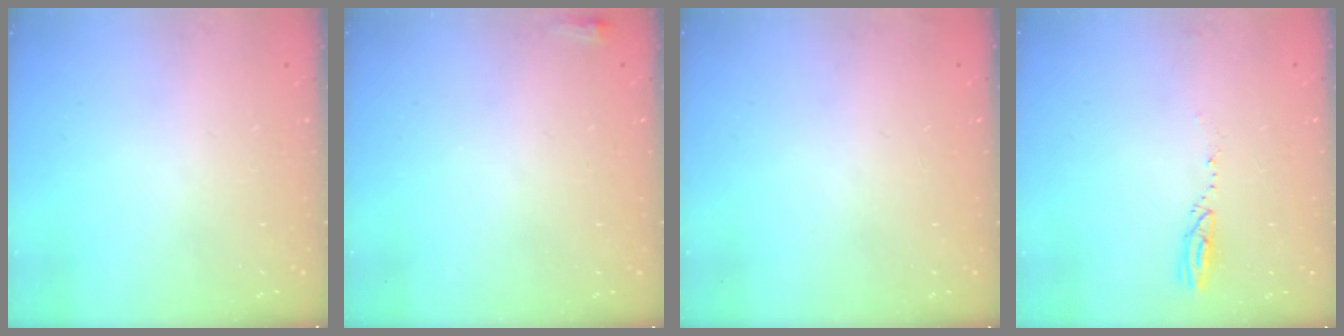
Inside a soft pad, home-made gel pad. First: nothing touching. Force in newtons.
{"total": 2.9, "press": 2.6, "slide": 1.1}
{"total": 2.2, "press": 2.1, "slide": 0.8}
{"total": 2.9, "press": 2.9, "slide": 0.4}